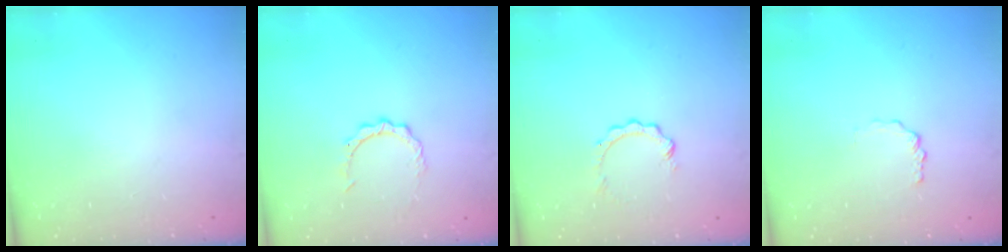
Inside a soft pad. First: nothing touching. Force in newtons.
{"total": 3.0, "press": 3.0, "slide": 0.2}
{"total": 2.8, "press": 2.8, "slide": 0.4}
{"total": 1.8, "press": 1.8, "slide": 0.3}